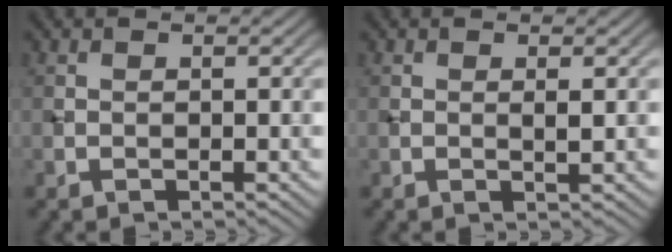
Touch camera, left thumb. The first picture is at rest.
{"total": 0.9, "force": [0.2, 0.1, 0.9], "torque": [-0.020, -0.003, 0.002]}